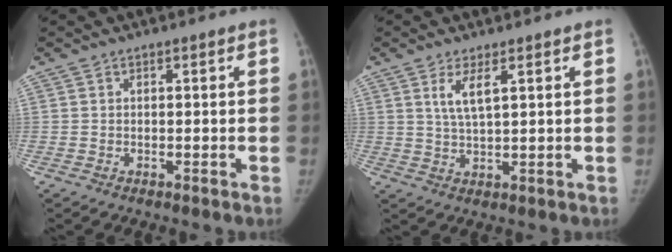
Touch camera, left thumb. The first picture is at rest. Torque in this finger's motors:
{"motor_torque": [0.05, -0.24, 0.74, -0.40, 0.02]}